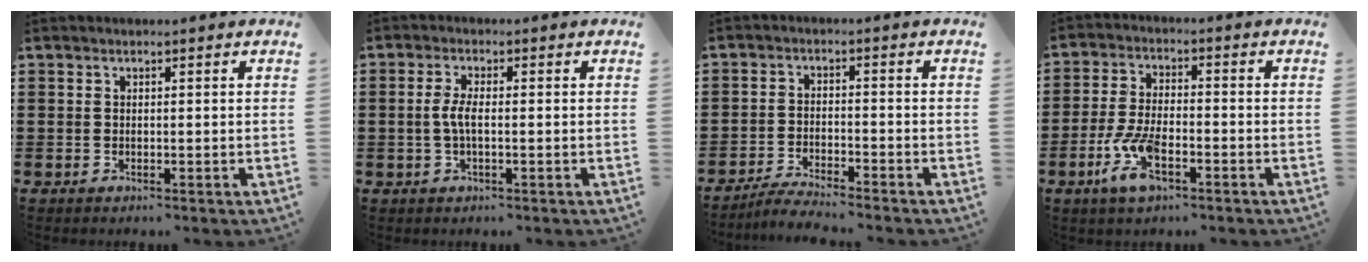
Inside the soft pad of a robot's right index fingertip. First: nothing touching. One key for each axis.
{"total": 3.3, "fx": -0.4, "fy": 0.9, "fz": 3.1, "tx": -0.079, "ty": -0.005, "tz": -0.016}
{"total": 3.6, "fx": -3.5, "fy": -0.1, "fz": 0.7, "tx": -0.014, "ty": 0.003, "tz": -0.071}
{"total": 8.0, "fx": -3.4, "fy": 3.1, "fz": 6.5, "tx": -0.155, "ty": -0.011, "tz": -0.063}